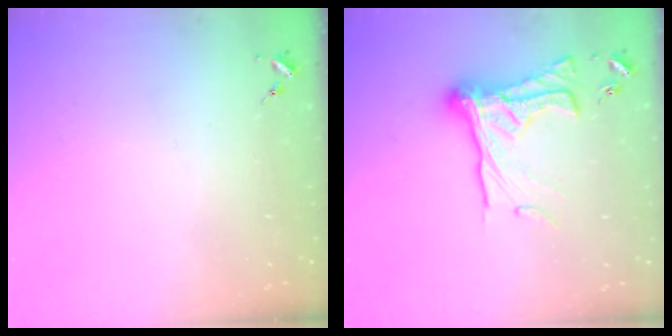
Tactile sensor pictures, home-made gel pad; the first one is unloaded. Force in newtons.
{"total": 18.8, "press": 18.7, "slide": 1.7}